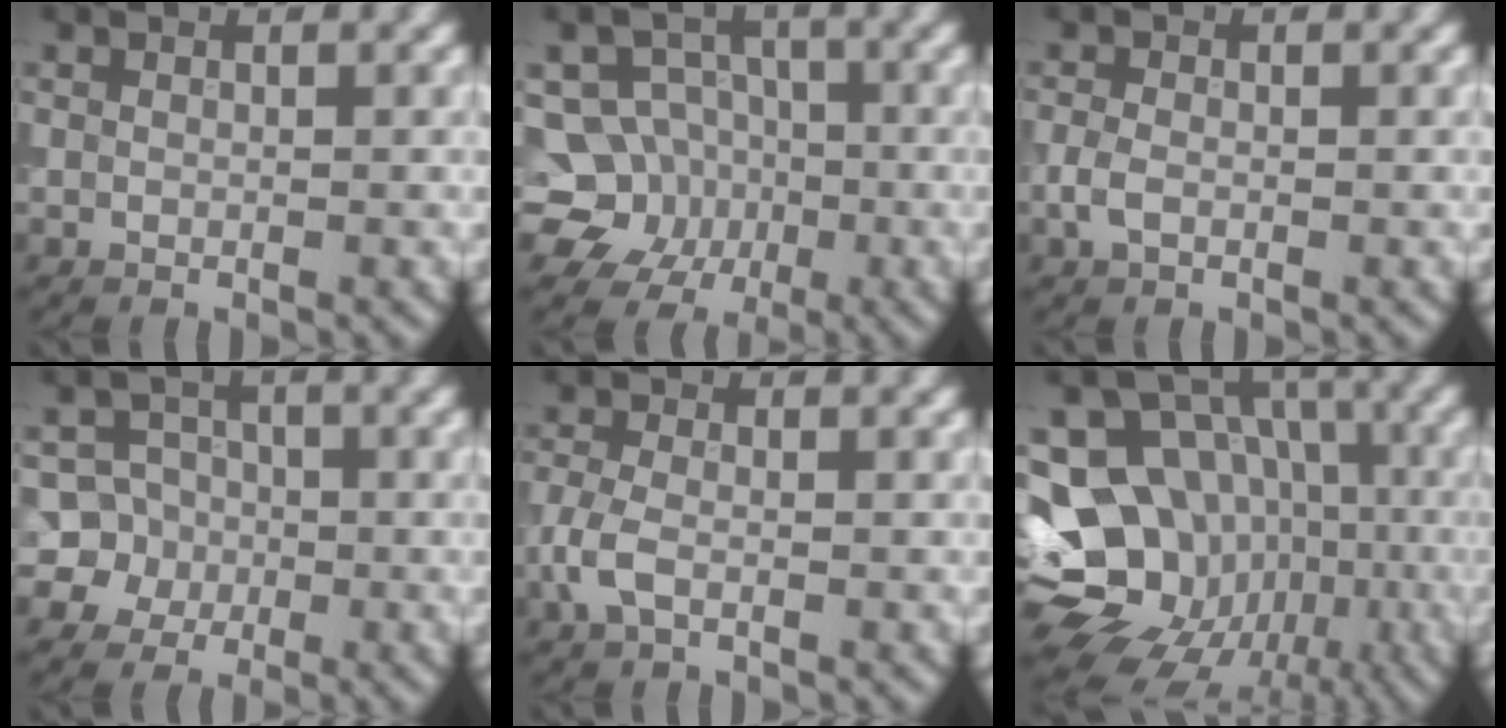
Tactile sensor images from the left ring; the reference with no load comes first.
{"total": 7.8, "force": [-2.0, 7.3, 2.1], "torque": [-0.022, 0.012, -0.063]}
{"total": 1.6, "force": [-0.5, 1.0, 1.1], "torque": [-0.026, 0.001, -0.015]}
{"total": 5.9, "force": [-1.0, 5.8, 0.9], "torque": [0.003, 0.023, -0.041]}
{"total": 2.4, "force": [-0.9, 1.3, 1.9], "torque": [-0.047, 0.000, -0.027]}
{"total": 17.6, "force": [-5.0, 14.9, 8.0], "torque": [-0.147, -0.003, -0.077]}